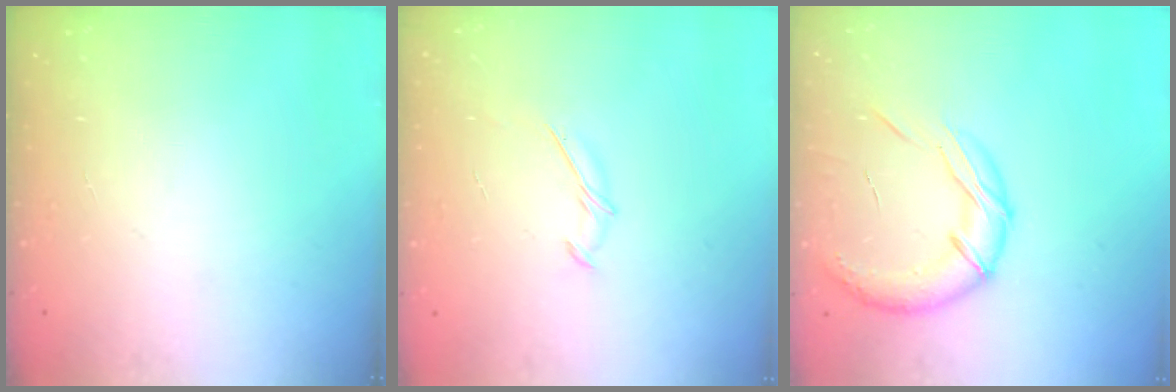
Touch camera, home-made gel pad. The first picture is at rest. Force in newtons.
{"total": 5.4, "press": 5.4, "slide": 1.0}
{"total": 14.9, "press": 14.7, "slide": 2.3}